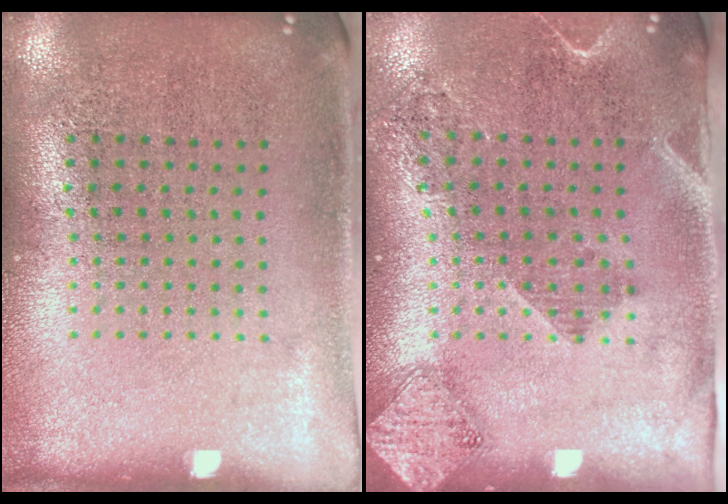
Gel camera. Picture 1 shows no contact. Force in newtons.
{"total": 1.7, "press": 1.4, "slide": 1.0}